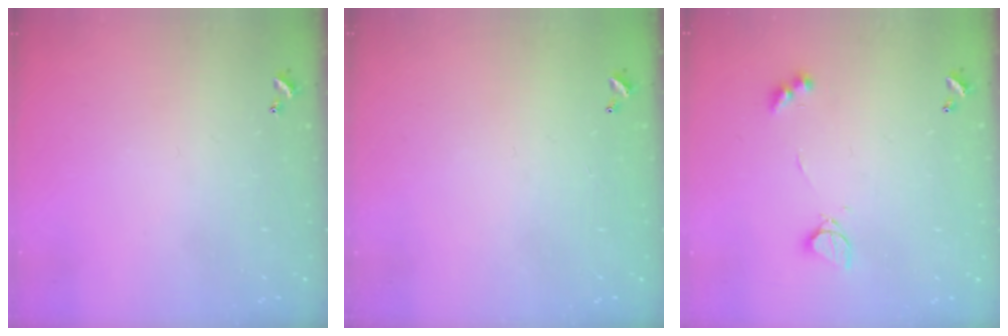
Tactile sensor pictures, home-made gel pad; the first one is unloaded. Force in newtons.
{"total": 3.0, "press": 3.0, "slide": 0.1}
{"total": 4.4, "press": 4.3, "slide": 0.8}